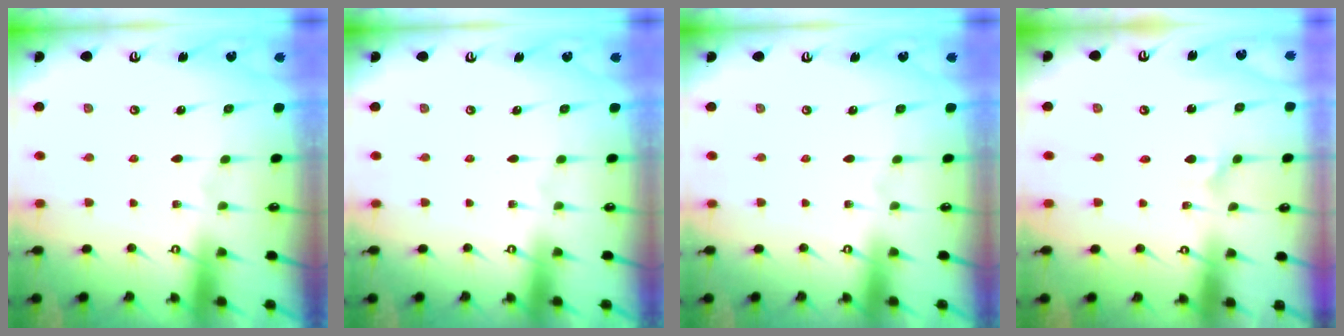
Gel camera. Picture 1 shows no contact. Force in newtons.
{"total": 0.0}
{"total": 0.0}
{"total": 1.7, "press": 1.7, "slide": 0.3}